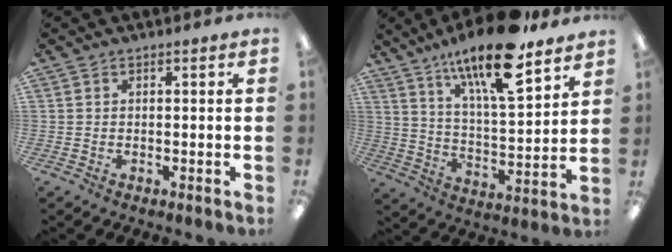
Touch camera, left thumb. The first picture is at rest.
{"total": 18.3, "force": [13.4, 4.5, 11.6], "torque": [-0.199, -0.083, 0.222]}